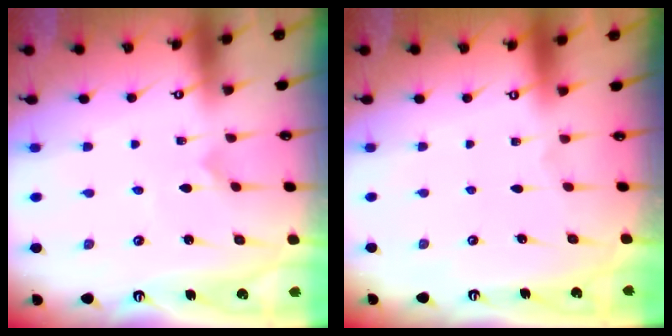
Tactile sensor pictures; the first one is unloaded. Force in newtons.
{"total": 0.0}